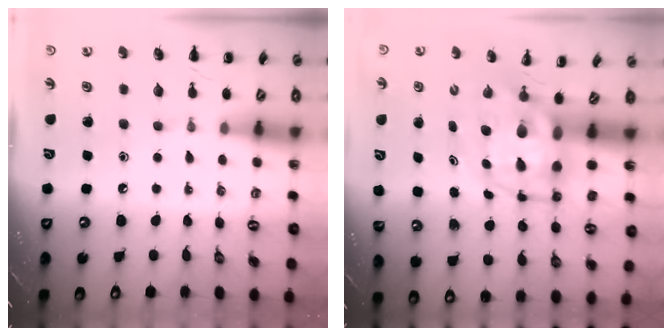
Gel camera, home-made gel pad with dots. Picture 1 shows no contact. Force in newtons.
{"total": 6.6, "press": 6.3, "slide": 1.9}